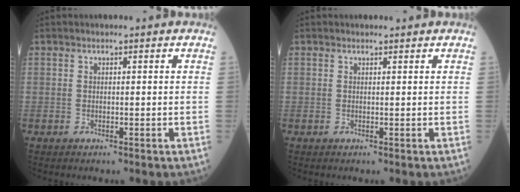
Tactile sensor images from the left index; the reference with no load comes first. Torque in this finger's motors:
{"motor_torque": [0.09, 0.08, -0.24, -0.01]}